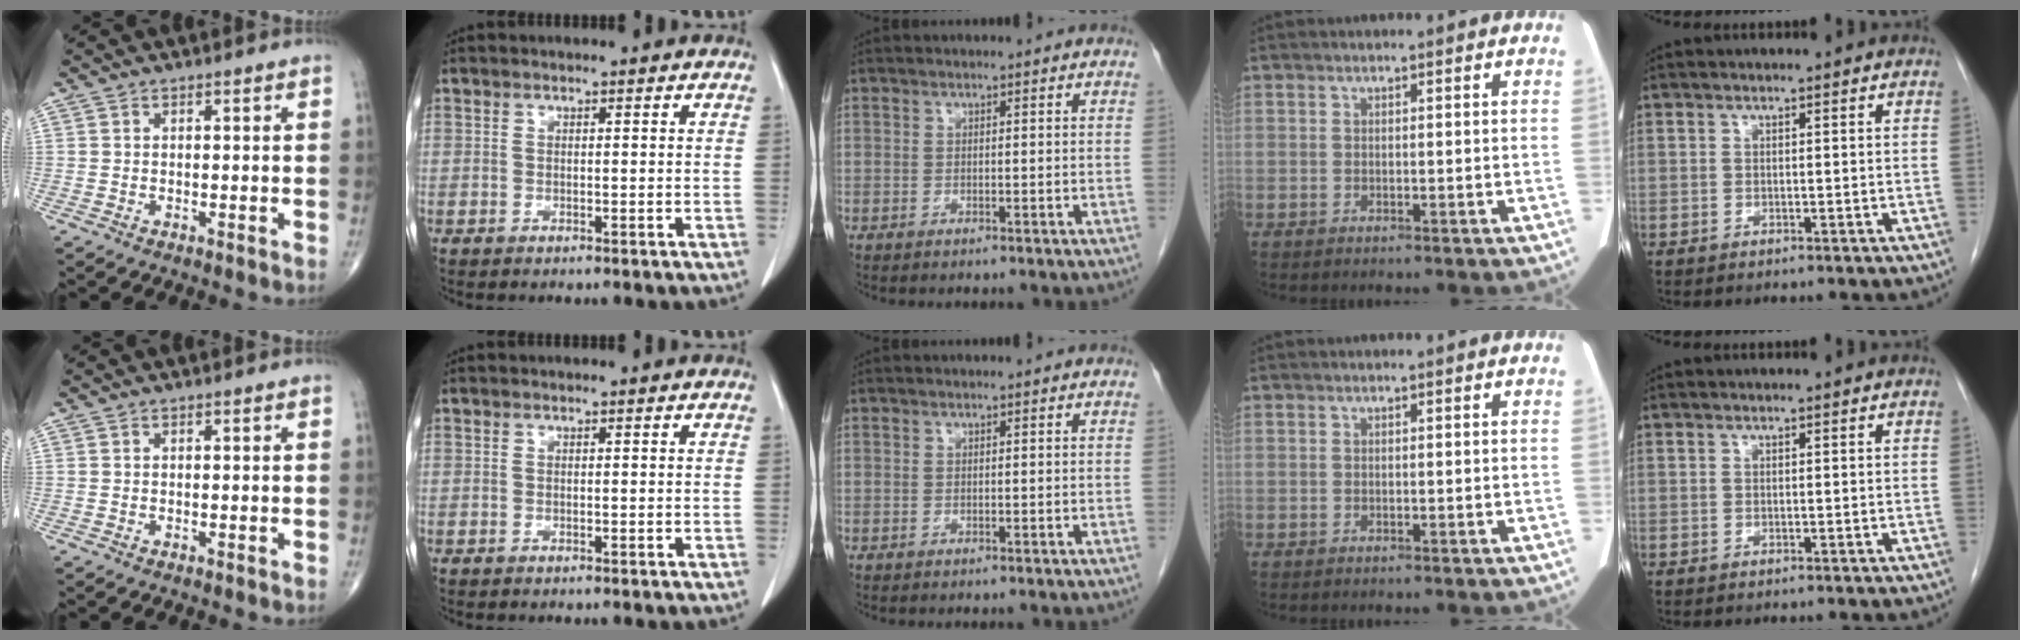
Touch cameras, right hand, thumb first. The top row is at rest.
{}